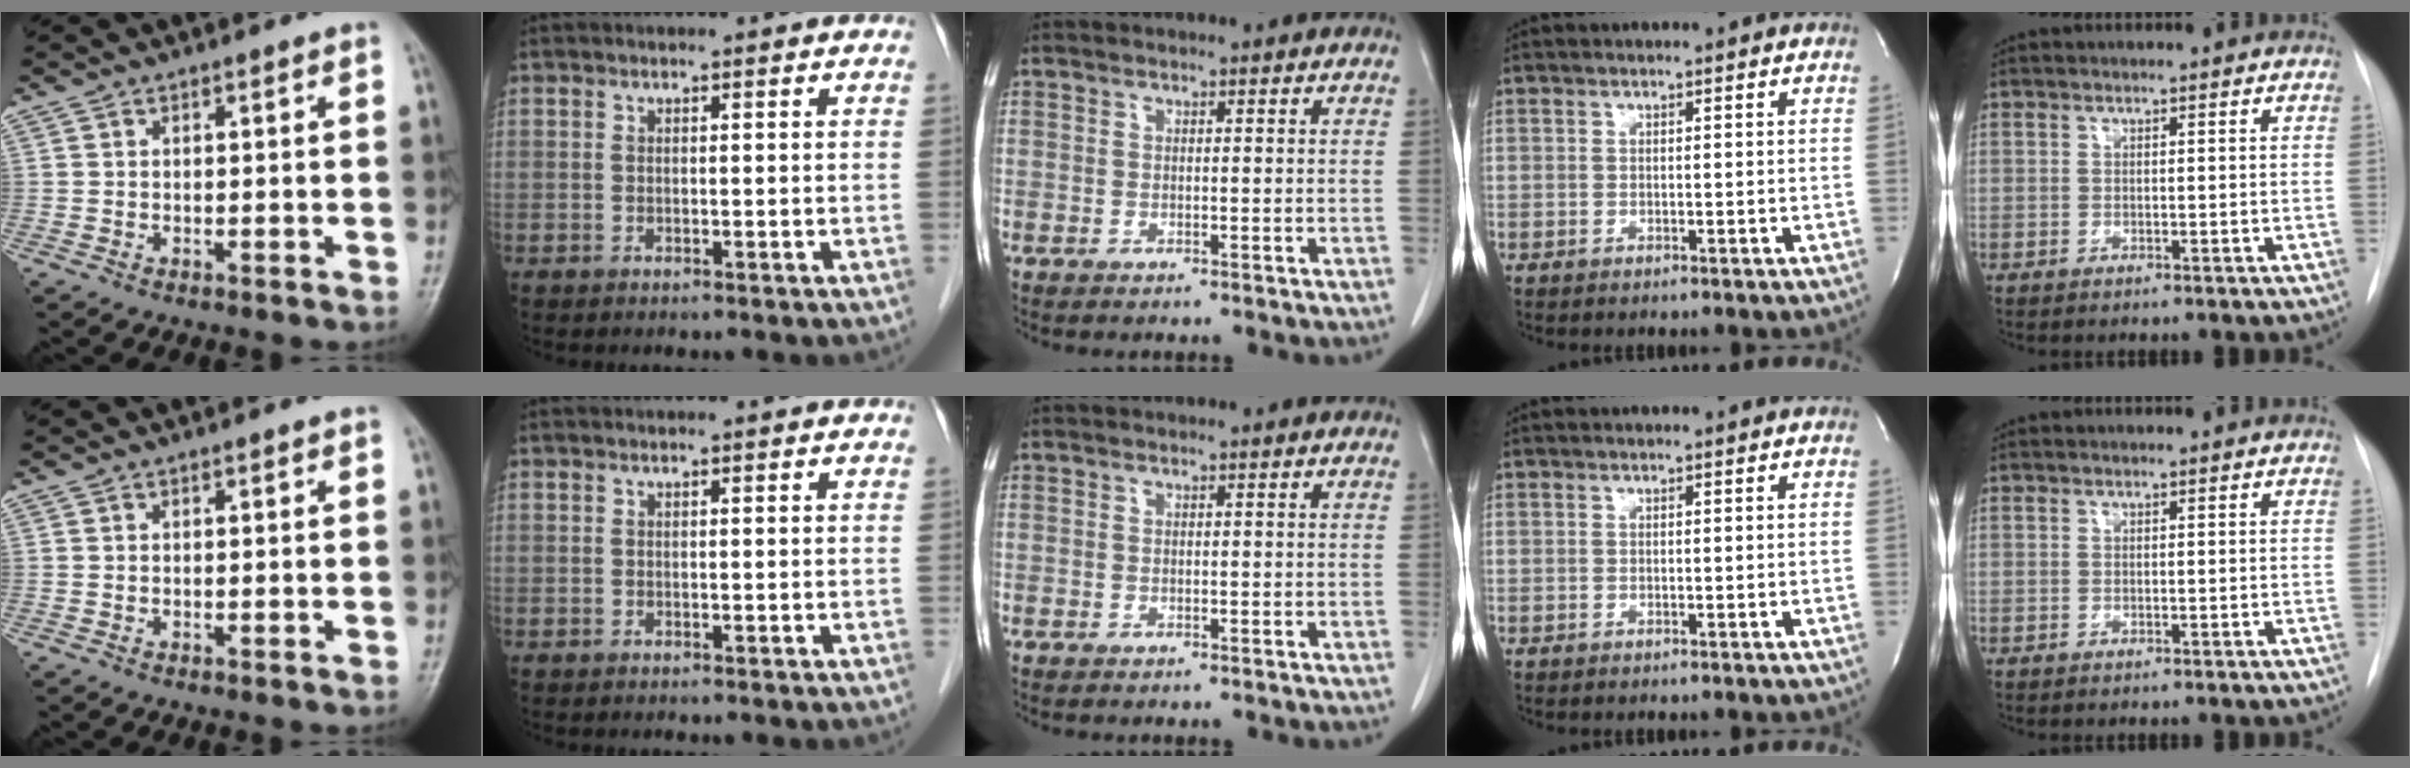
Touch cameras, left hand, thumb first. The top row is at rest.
{}